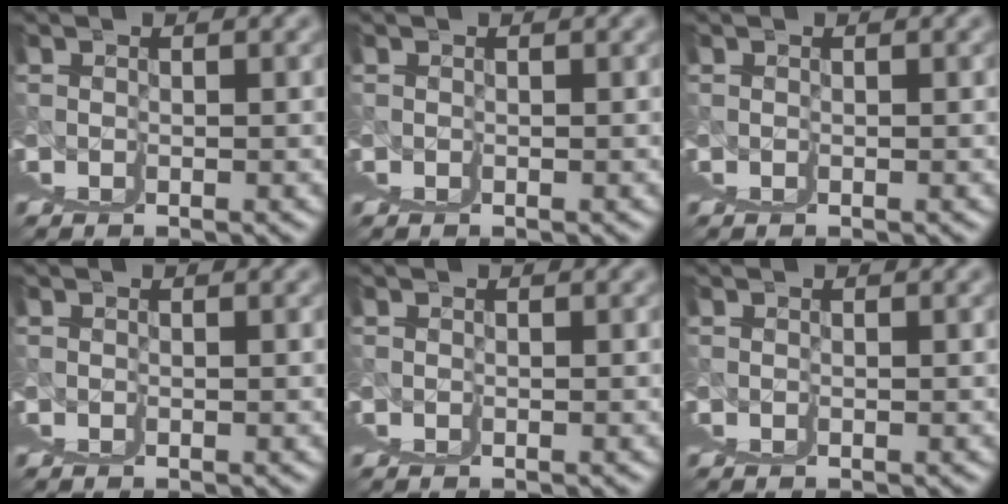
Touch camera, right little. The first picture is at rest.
{"total": 0.0}
{"total": 0.0}
{"total": 0.0}
{"total": 0.0}
{"total": 0.0}